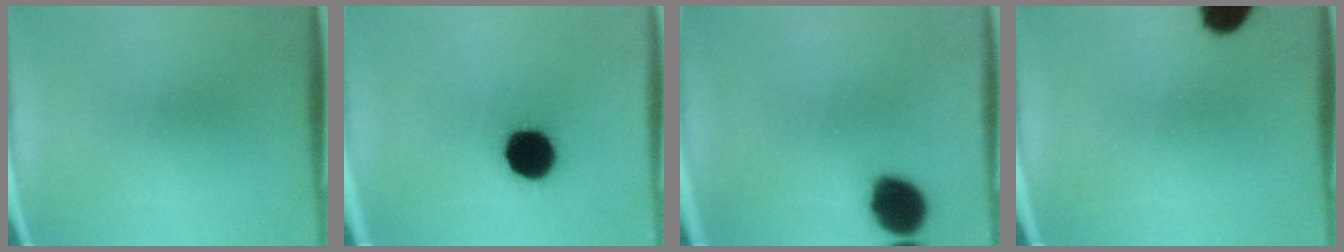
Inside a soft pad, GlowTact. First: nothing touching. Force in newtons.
{"total": 13.6}
{"total": 11.0}
{"total": 8.9}